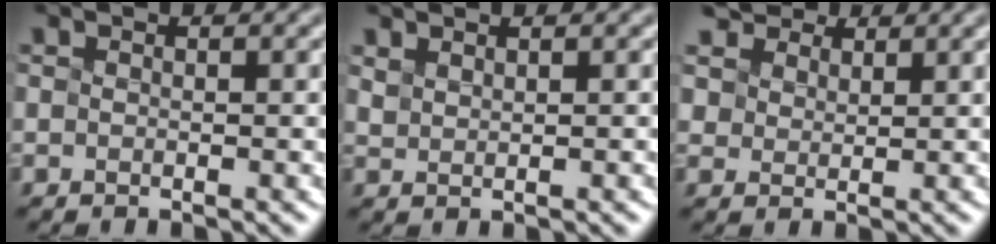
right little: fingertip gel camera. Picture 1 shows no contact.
{"total": 2.2, "force": [1.9, 0.8, 0.8], "torque": [-0.015, 0.020, 0.035]}
{"total": 3.0, "force": [2.7, 1.4, 0.0], "torque": [-0.032, -0.001, 0.077]}